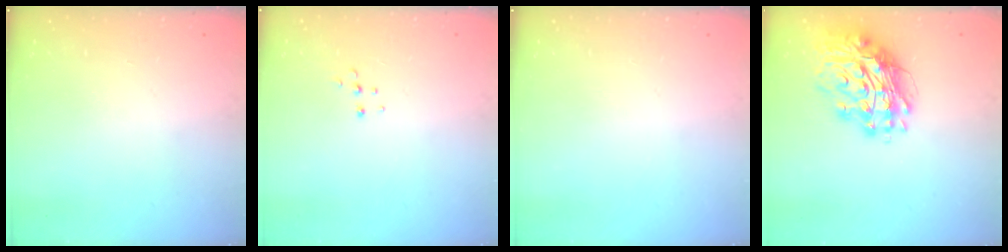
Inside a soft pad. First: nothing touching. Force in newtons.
{"total": 5.1, "press": 5.0, "slide": 0.4}
{"total": 0.0}
{"total": 16.0, "press": 15.9, "slide": 2.1}